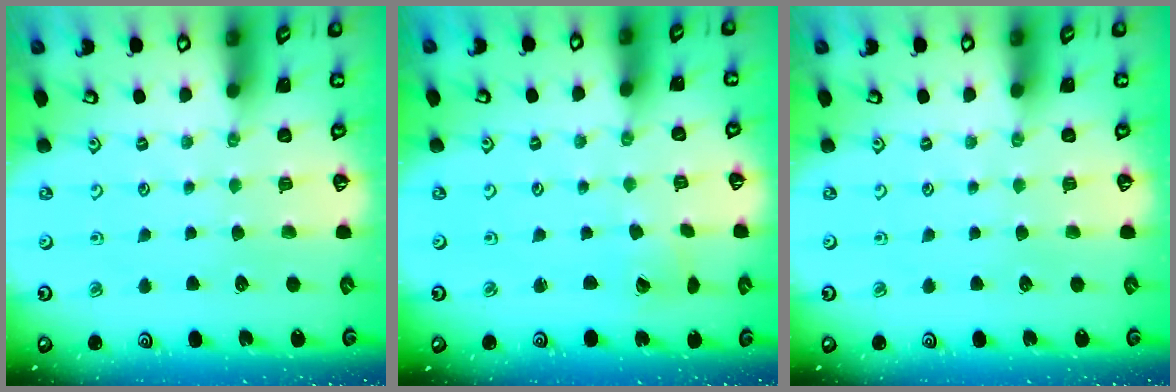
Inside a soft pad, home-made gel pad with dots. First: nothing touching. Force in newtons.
{"total": 1.9, "press": 1.8, "slide": 0.3}
{"total": 0.0}